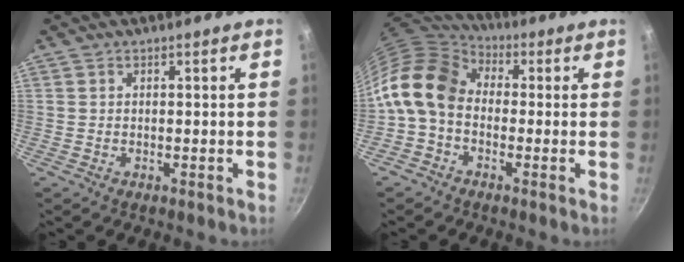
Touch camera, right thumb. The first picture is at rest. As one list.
[{"total": 13.3, "force": [-0.9, 9.9, 8.8], "torque": [-0.154, 0.039, -0.041]}]